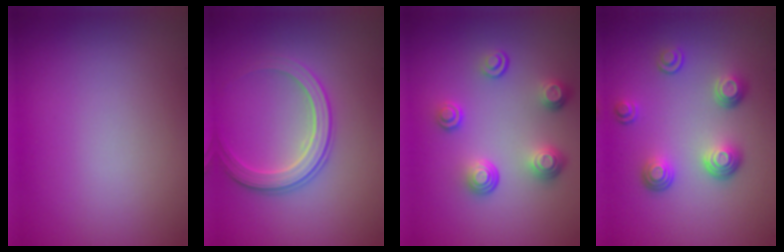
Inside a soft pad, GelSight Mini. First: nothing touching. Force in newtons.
{"total": 2.8, "press": 2.8, "slide": 0.3}
{"total": 3.8, "press": 2.8, "slide": 2.7}
{"total": 3.6, "press": 2.8, "slide": 2.3}